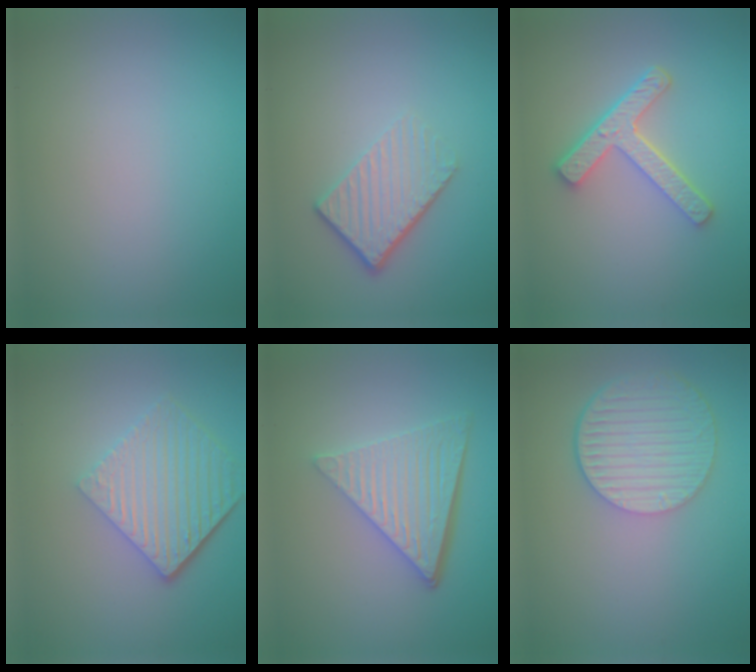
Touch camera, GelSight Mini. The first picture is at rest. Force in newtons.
{"total": 4.1, "press": 2.8, "slide": 3.0}
{"total": 4.3, "press": 3.3, "slide": 2.7}
{"total": 5.8, "press": 4.2, "slide": 4.0}
{"total": 6.5, "press": 4.4, "slide": 4.8}
{"total": 6.2, "press": 4.6, "slide": 4.2}